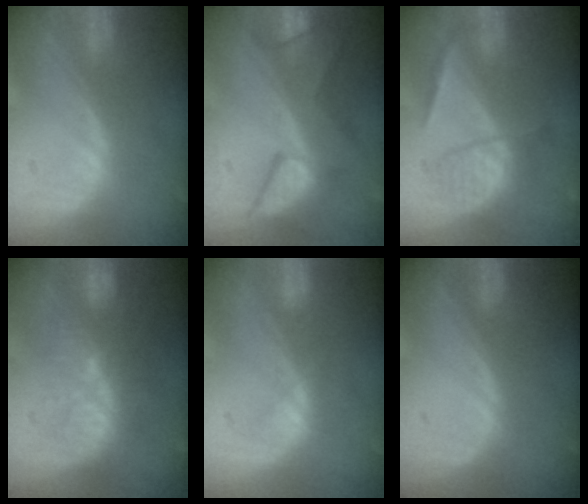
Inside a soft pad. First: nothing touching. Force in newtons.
{"total": 7.8, "press": 7.6, "slide": 1.5}
{"total": 6.7, "press": 5.8, "slide": 3.4}
{"total": 9.3, "press": 8.6, "slide": 3.7}
{"total": 2.9, "press": 2.9, "slide": 0.7}
{"total": 0.0}